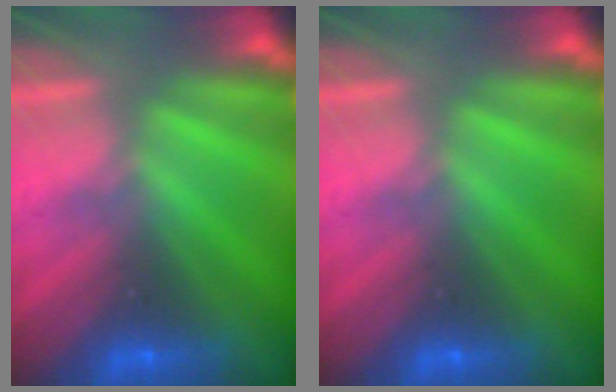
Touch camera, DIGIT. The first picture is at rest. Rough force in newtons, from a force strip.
{"total": 0.0}